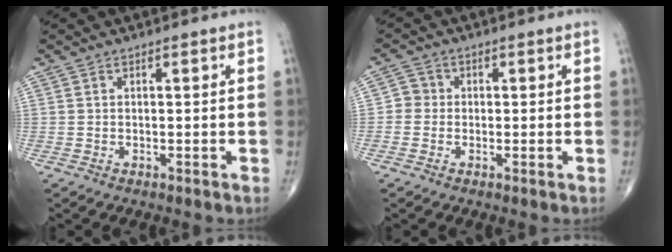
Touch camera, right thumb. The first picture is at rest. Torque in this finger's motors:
{"motor_torque": [-0.20, 0.06, 0.12, -0.08, 0.02]}